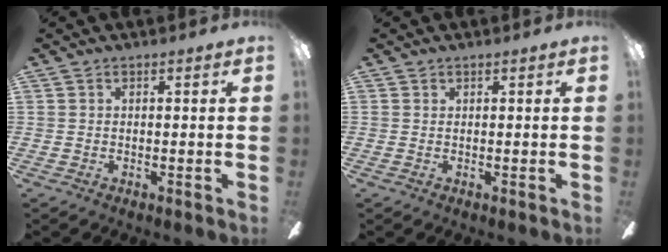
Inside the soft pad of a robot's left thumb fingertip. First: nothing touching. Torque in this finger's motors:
{"motor_torque": [0.00, 0.01, -0.10, -0.10, 0.00]}